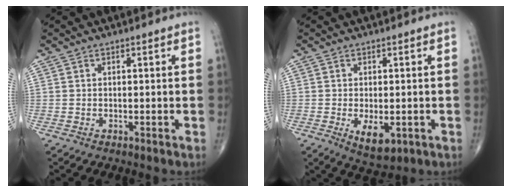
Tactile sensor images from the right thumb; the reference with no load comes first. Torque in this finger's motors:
{"motor_torque": [-0.33, 0.76, 0.36, 0.27, 0.16]}